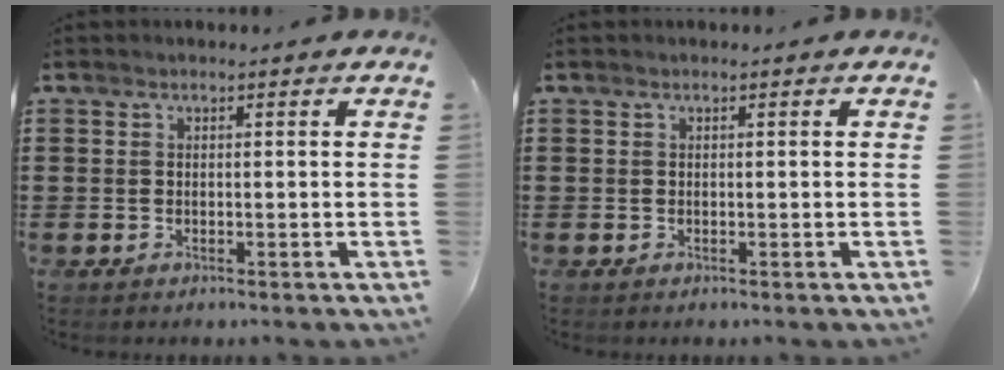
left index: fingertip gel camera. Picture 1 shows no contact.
{"total": 0.0}